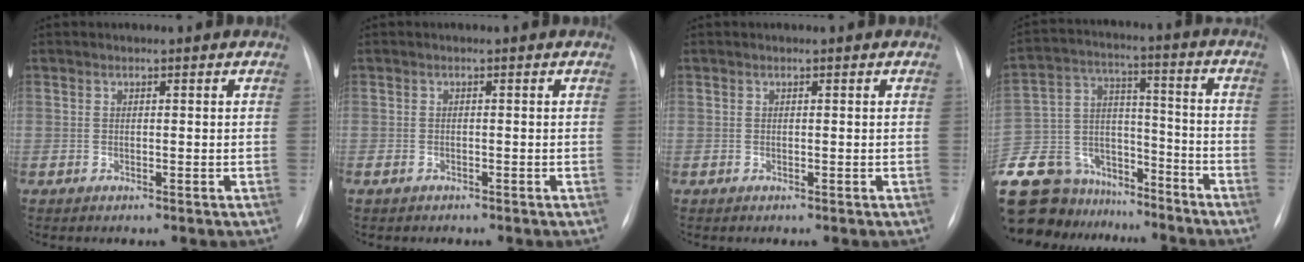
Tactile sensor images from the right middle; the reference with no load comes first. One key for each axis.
{"total": 0.9, "fx": -0.7, "fy": 0.5, "fz": 0.3, "tx": -0.013, "ty": -0.002, "tz": -0.009}
{"total": 0.0}
{"total": 23.2, "fx": -19.5, "fy": 11.0, "fz": 6.2, "tx": -0.178, "ty": 0.036, "tz": -0.310}